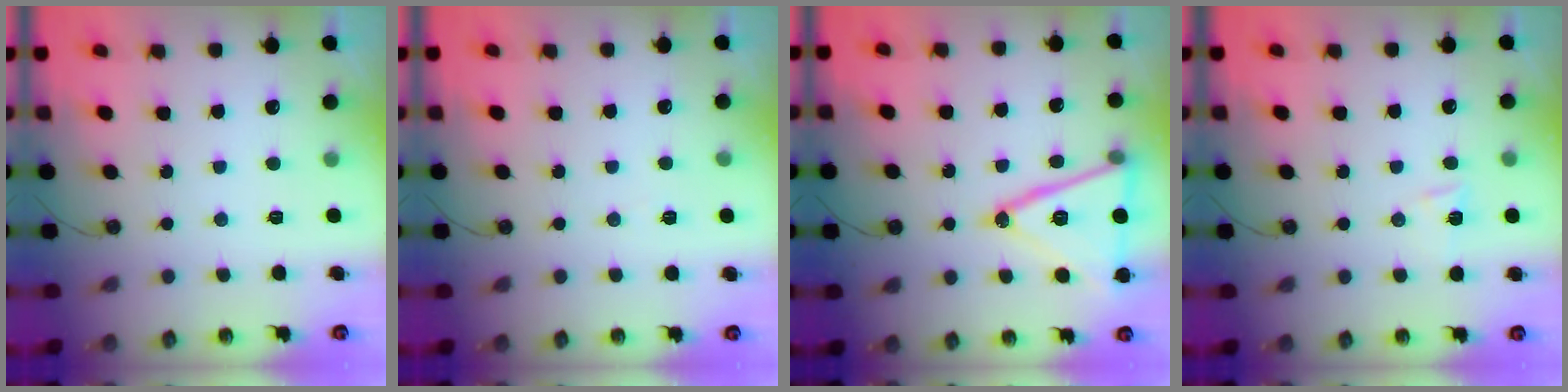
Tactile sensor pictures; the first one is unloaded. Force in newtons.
{"total": 5.1, "press": 2.6, "slide": 4.4}
{"total": 18.7, "press": 18.5, "slide": 3.1}
{"total": 5.9, "press": 5.8, "slide": 1.2}